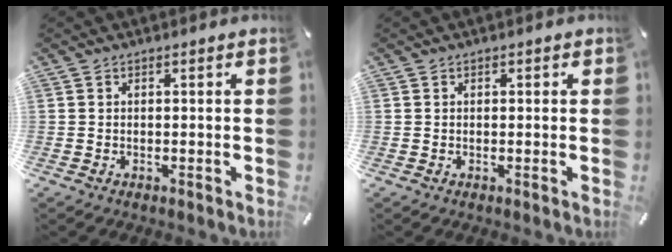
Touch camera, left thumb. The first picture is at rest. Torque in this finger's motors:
{"motor_torque": [-0.21, -0.39, -0.03, 0.16, -0.02]}